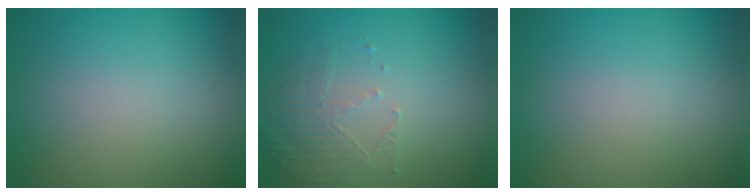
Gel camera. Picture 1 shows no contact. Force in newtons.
{"total": 1.8, "press": 1.1, "slide": 1.4}
{"total": 0.0}